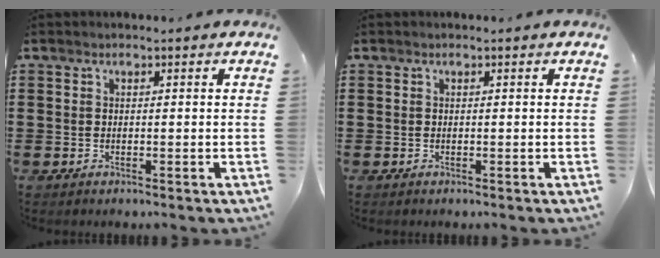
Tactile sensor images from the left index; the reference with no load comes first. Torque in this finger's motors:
{"motor_torque": [-0.01, 0.01, 0.00, 0.00]}